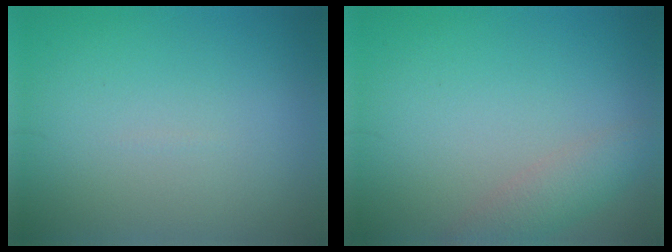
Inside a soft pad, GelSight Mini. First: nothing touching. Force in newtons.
{"total": 2.6, "press": 2.6, "slide": 0.1}